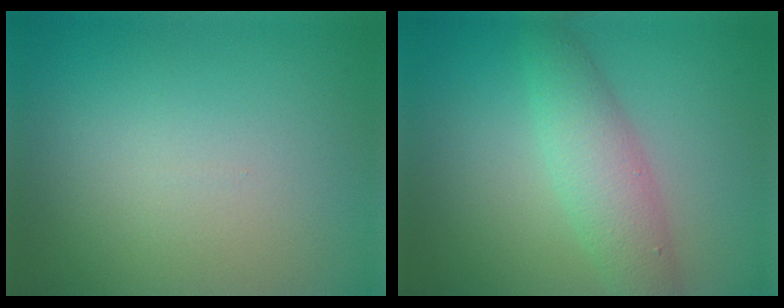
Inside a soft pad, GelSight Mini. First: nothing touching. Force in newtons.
{"total": 4.1, "press": 4.1, "slide": 0.1}